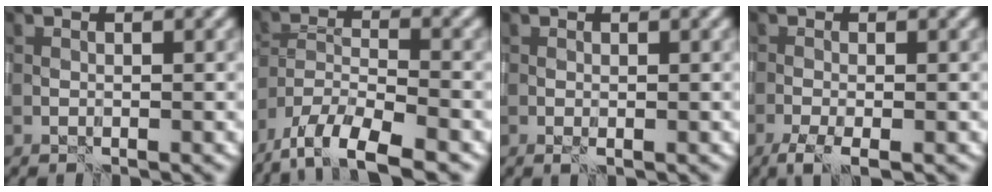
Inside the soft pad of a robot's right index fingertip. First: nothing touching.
{"total": 8.9, "force": [-7.0, 2.8, 4.8], "torque": [-0.073, -0.018, -0.119]}
{"total": 0.5, "force": [0.0, 0.1, 0.5], "torque": [-0.010, -0.004, 0.000]}
{"total": 2.7, "force": [-1.7, 0.6, 2.0], "torque": [-0.041, -0.004, -0.038]}